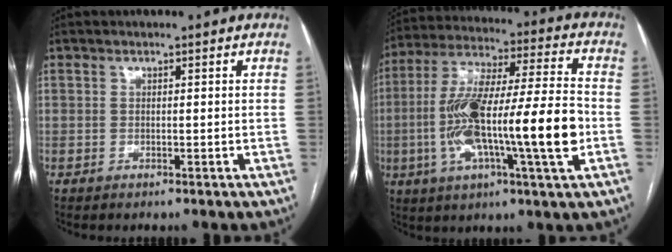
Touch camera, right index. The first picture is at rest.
{"total": 20.5, "force": [-3.7, 1.7, 20.1], "torque": [-0.366, 0.006, -0.060]}